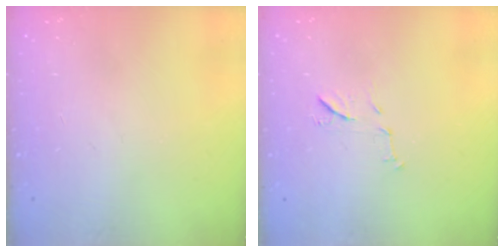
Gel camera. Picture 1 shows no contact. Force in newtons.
{"total": 7.4, "press": 7.3, "slide": 0.6}